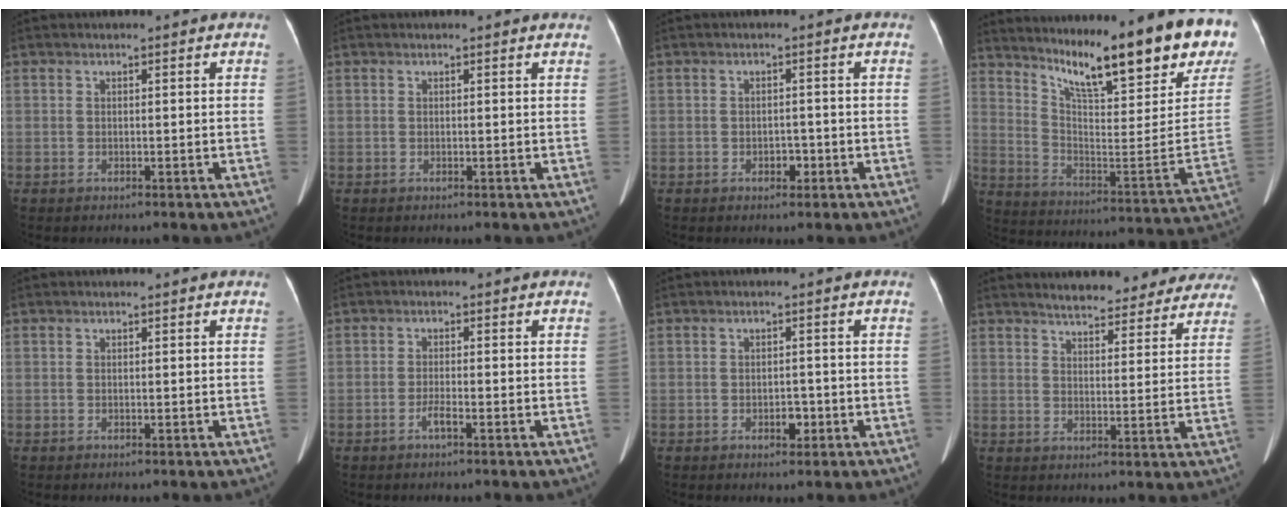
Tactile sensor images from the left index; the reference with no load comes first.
{"total": 1.7, "force": [1.7, 0.0, 0.4], "torque": [-0.006, -0.012, 0.006]}
{"total": 1.9, "force": [-1.4, 1.1, 0.7], "torque": [-0.009, -0.015, -0.020]}
{"total": 24.5, "force": [19.7, 2.6, 14.3], "torque": [-0.234, -0.093, 0.269]}
{"total": 0.0}
{"total": 1.7, "force": [-1.5, 0.0, 0.8], "torque": [-0.017, -0.017, -0.030]}
{"total": 2.1, "force": [-1.5, 1.2, 1.0], "torque": [-0.012, -0.015, -0.021]}
{"total": 16.6, "force": [15.0, 4.4, 5.6], "torque": [-0.055, -0.018, 0.172]}